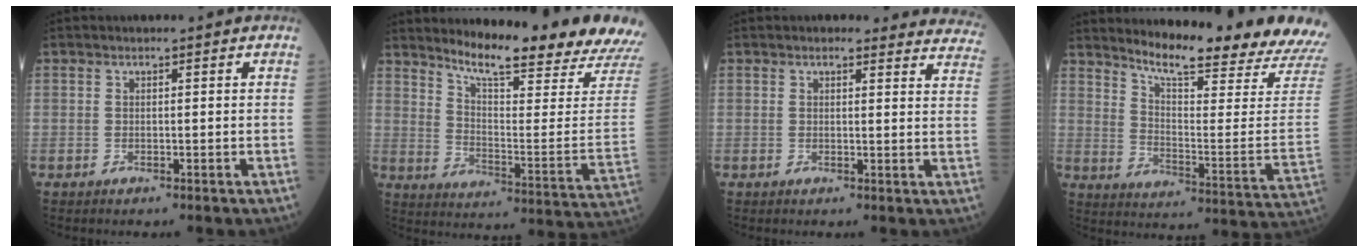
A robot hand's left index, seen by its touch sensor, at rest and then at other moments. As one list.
[{"total": 19.5, "force": [17.9, -0.9, 7.8], "torque": [-0.135, -0.107, 0.236]}, {"total": 14.1, "force": [13.5, 3.3, 2.3], "torque": [0.013, -0.041, 0.116]}, {"total": 20.6, "force": [19.2, -0.9, 7.4], "torque": [-0.131, -0.119, 0.246]}]